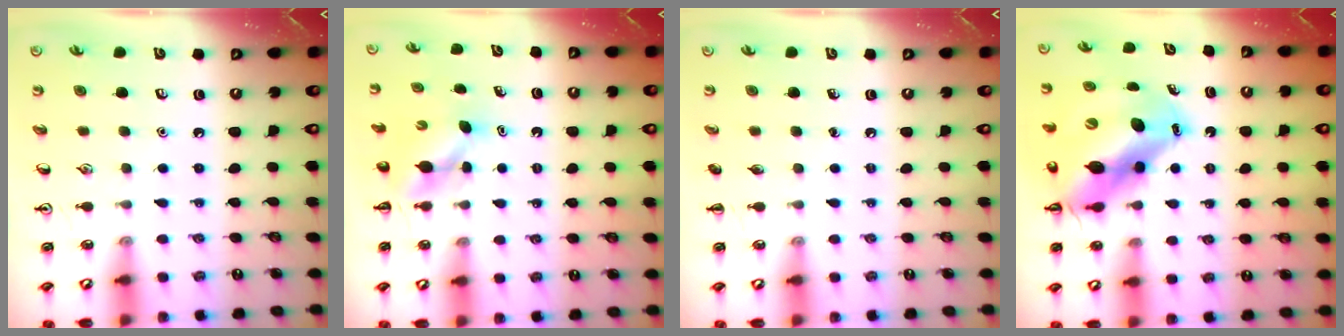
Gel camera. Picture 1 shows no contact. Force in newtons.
{"total": 4.0, "press": 3.8, "slide": 1.0}
{"total": 0.0}
{"total": 14.1, "press": 13.5, "slide": 4.1}